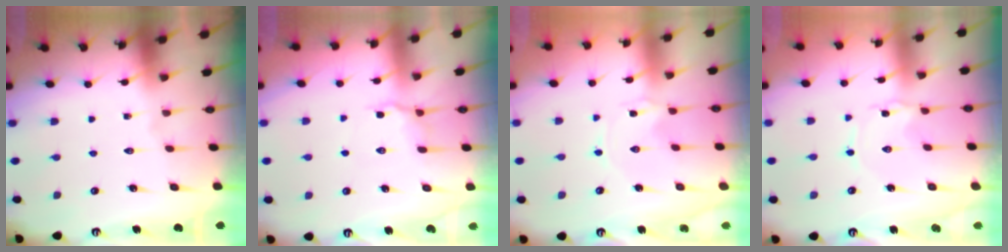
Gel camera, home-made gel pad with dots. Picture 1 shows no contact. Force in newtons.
{"total": 5.8, "press": 5.6, "slide": 1.2}
{"total": 0.0}
{"total": 0.9, "press": 0.9, "slide": 0.1}